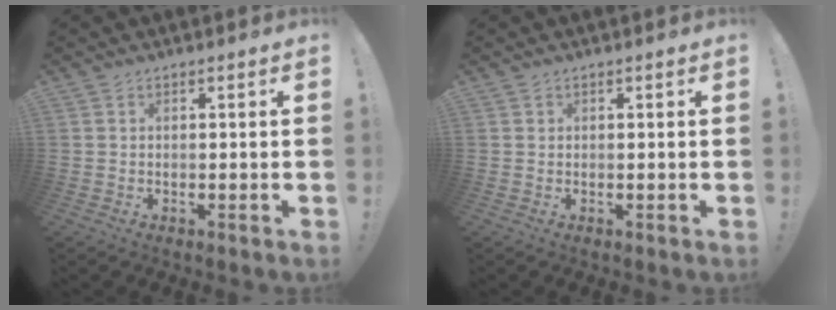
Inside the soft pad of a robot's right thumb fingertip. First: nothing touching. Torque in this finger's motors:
{"motor_torque": [0.09, 0.06, 0.27, -0.23, -0.01]}